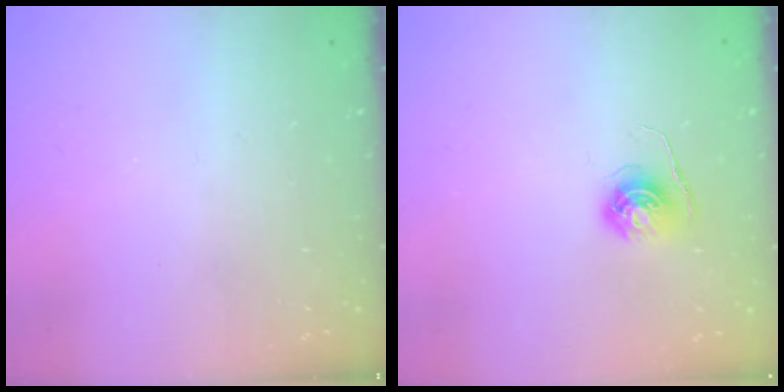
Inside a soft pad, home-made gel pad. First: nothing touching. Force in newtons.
{"total": 5.6, "press": 5.5, "slide": 0.6}